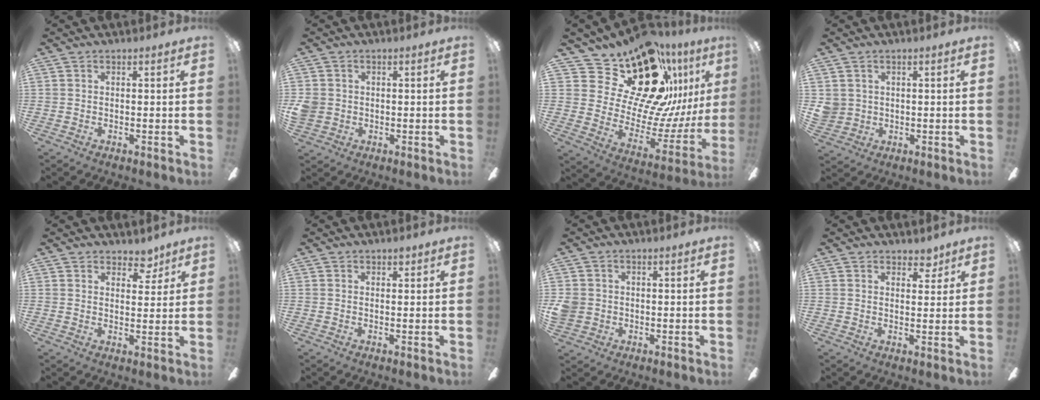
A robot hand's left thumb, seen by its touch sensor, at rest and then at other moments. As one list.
[{"total": 3.7, "force": [-0.1, 3.5, 1.1], "torque": [-0.014, 0.008, 0.001]}, {"total": 25.0, "force": [16.8, 12.2, 14.0], "torque": [-0.241, -0.123, 0.307]}, {"total": 3.5, "force": [1.1, 3.3, 0.2], "torque": [-0.015, 0.009, 0.023]}, {"total": 5.0, "force": [4.1, 2.6, 1.4], "torque": [-0.006, -0.022, 0.071]}, {"total": 0.9, "force": [0.8, 0.5, 0.2], "torque": [-0.004, 0.000, 0.015]}, {"total": 3.8, "force": [0.0, 3.7, 1.1], "torque": [-0.015, 0.009, 0.002]}, {"total": 3.8, "force": [3.1, 2.0, 1.0], "torque": [0.005, -0.018, 0.053]}]